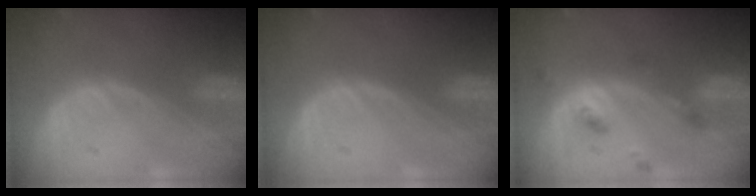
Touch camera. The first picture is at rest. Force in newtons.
{"total": 0.0}
{"total": 4.8, "press": 4.4, "slide": 2.1}